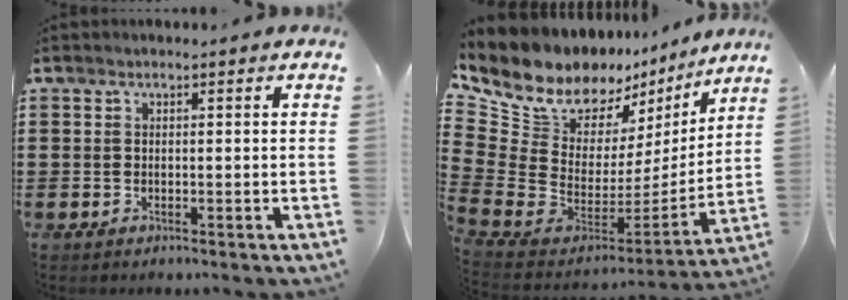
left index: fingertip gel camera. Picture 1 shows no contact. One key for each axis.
{"total": 11.0, "fx": 8.5, "fy": 6.2, "fz": 3.2, "tx": -0.105, "ty": -0.082, "tz": 0.151}